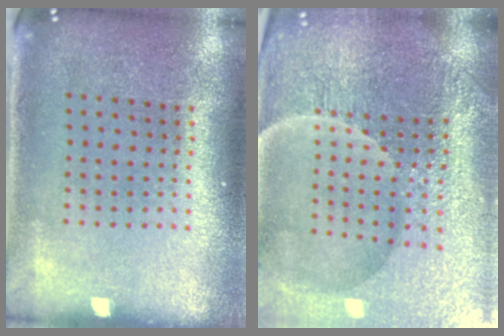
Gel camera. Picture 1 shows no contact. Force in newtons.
{"total": 5.0, "press": 4.9, "slide": 1.3}